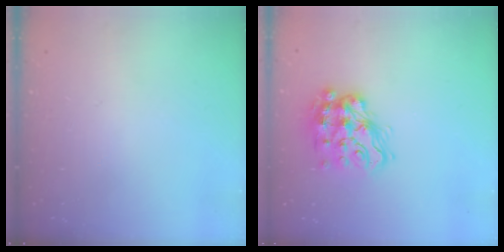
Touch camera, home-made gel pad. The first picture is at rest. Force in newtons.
{"total": 15.6, "press": 15.5, "slide": 1.7}